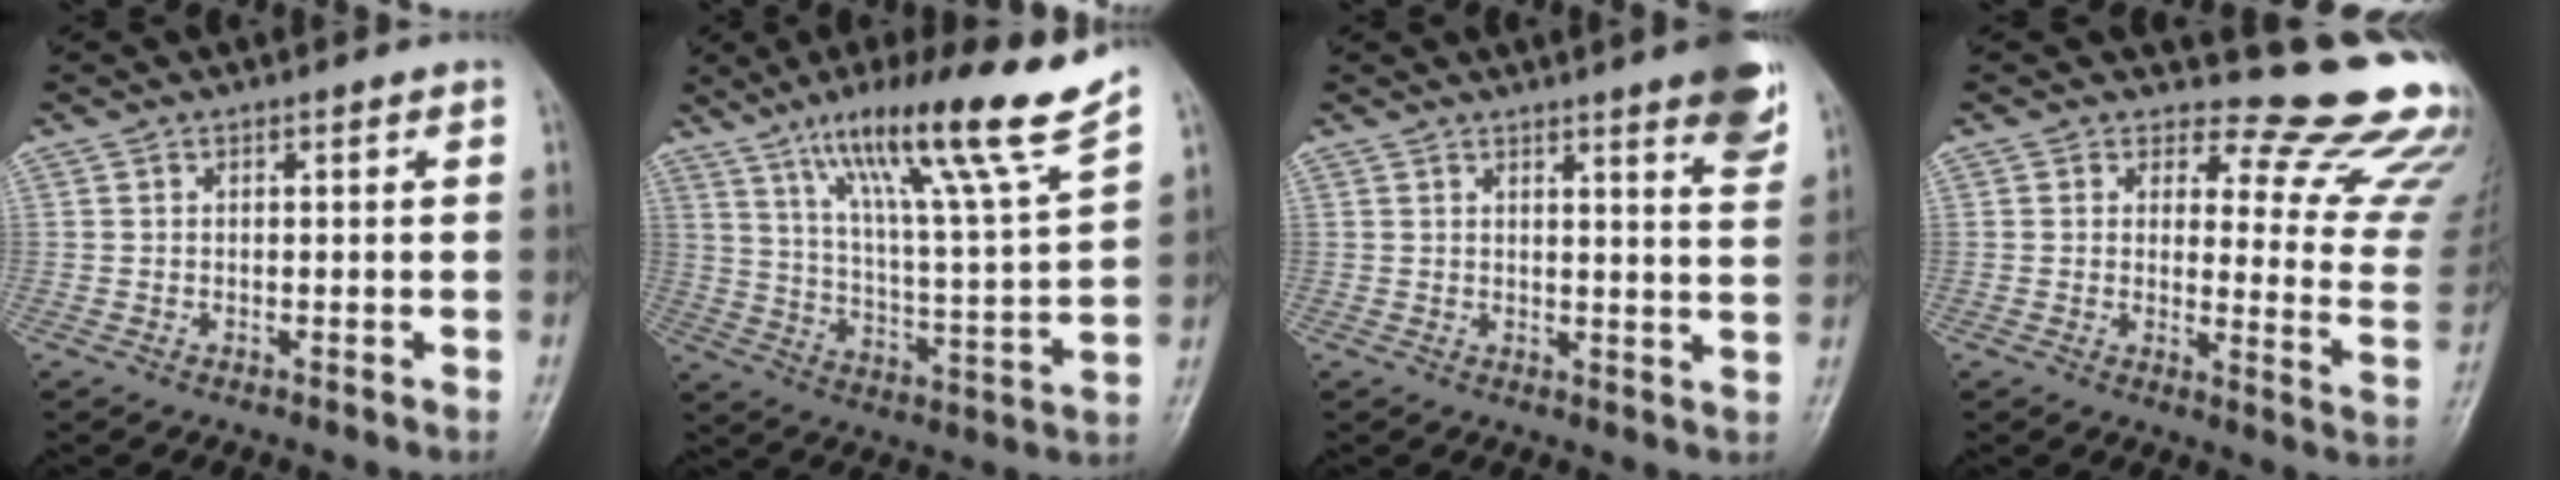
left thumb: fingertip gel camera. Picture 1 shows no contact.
{"total": 21.0, "force": [14.2, 0.2, 15.4], "torque": [-0.226, -0.063, 0.232]}
{"total": 8.0, "force": [5.2, 1.0, 6.0], "torque": [-0.061, -0.027, 0.058]}
{"total": 16.4, "force": [15.3, 4.4, 4.0], "torque": [0.005, -0.167, 0.152]}